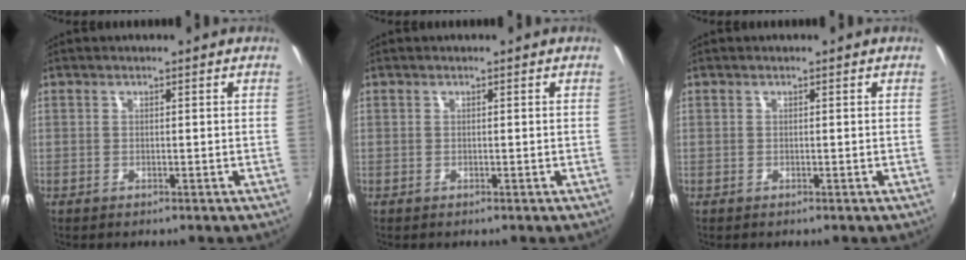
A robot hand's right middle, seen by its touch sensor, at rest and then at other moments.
{"total": 0.0}
{"total": 0.0}